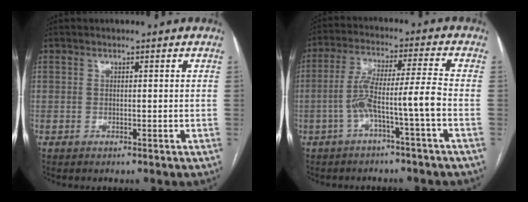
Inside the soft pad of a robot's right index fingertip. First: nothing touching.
{"total": 7.9, "force": [-2.8, -0.8, 7.3], "torque": [-0.139, 0.029, -0.048]}